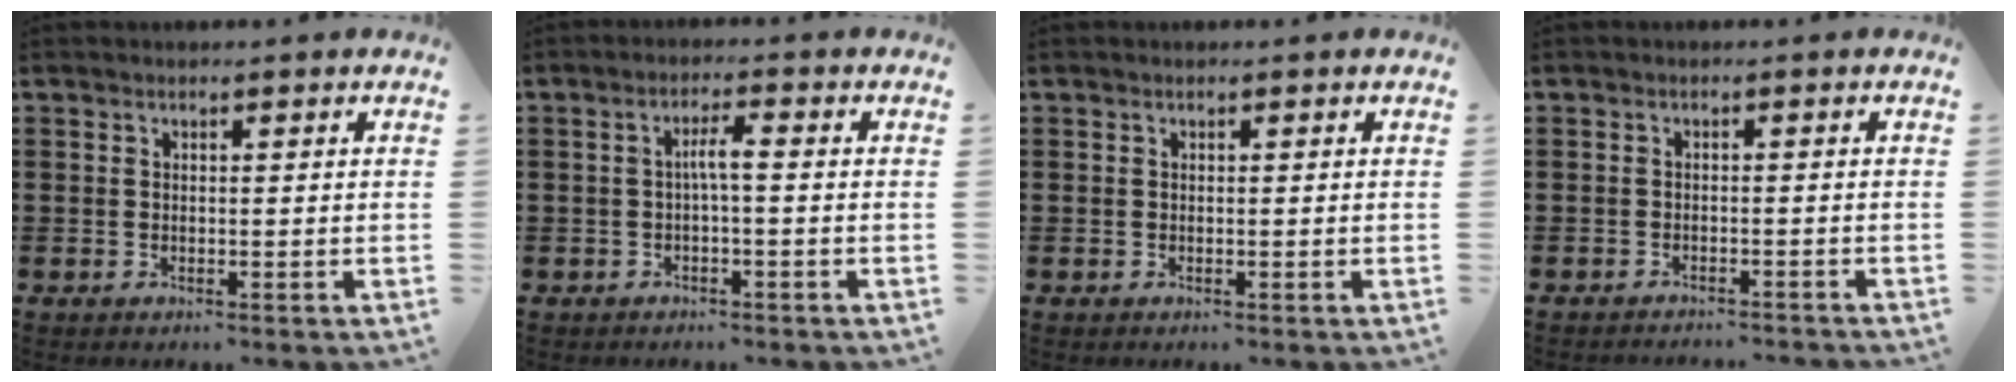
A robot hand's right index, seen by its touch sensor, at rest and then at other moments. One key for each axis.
{"total": 2.7, "fx": -0.3, "fy": 0.2, "fz": 2.7, "tx": -0.052, "ty": 0.003, "tz": -0.009}
{"total": 0.0}
{"total": 1.2, "fx": -1.2, "fy": -0.1, "fz": 0.2, "tx": -0.005, "ty": 0.003, "tz": -0.024}